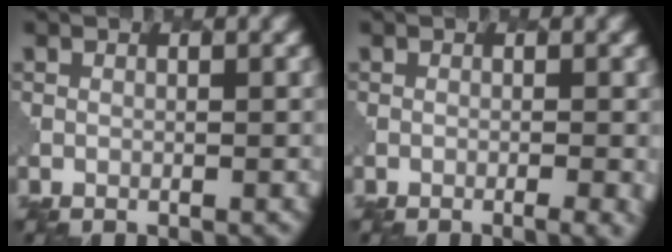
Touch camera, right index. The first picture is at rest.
{"total": 2.0, "force": [-0.7, 0.5, 1.8], "torque": [-0.018, 0.001, -0.008]}